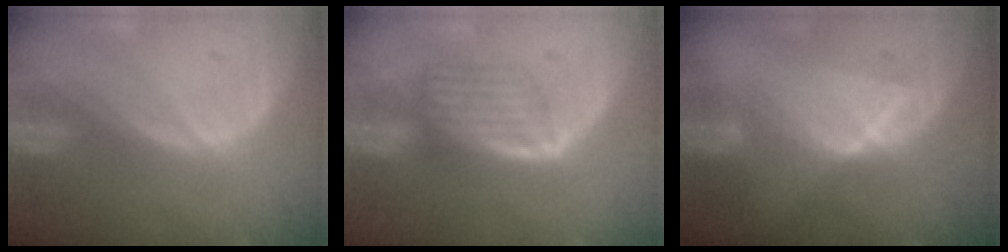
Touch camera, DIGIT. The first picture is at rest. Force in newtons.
{"total": 5.8, "press": 5.4, "slide": 2.0}
{"total": 6.4, "press": 6.3, "slide": 0.3}